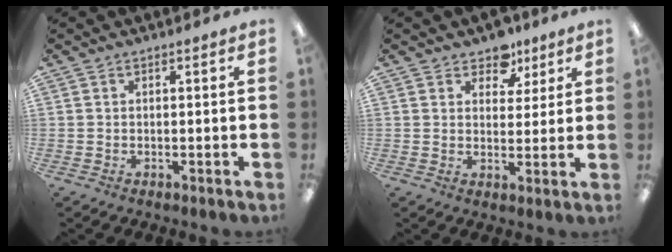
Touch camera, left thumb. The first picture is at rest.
{"total": 7.0, "force": [4.9, 4.6, 1.9], "torque": [-0.021, -0.026, 0.086]}